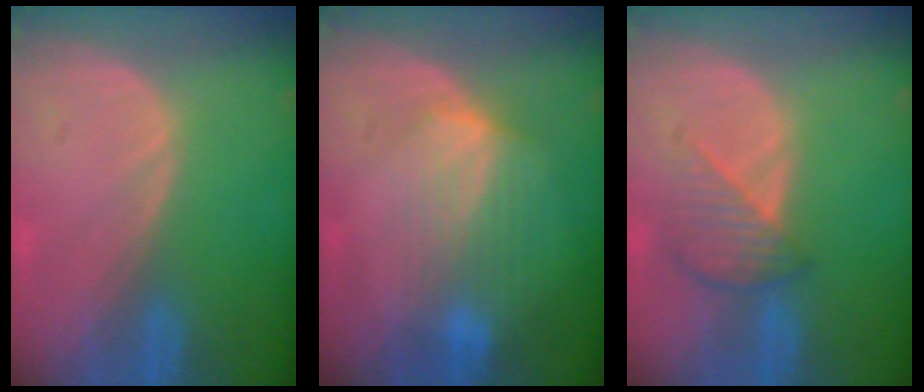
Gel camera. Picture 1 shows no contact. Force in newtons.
{"total": 7.1, "press": 6.4, "slide": 3.1}
{"total": 4.6, "press": 4.3, "slide": 1.7}